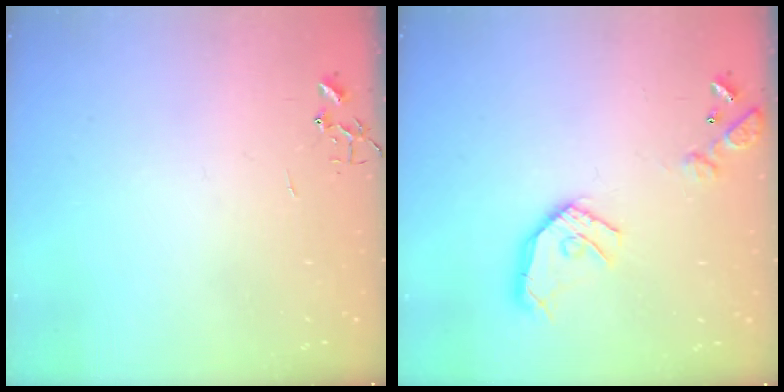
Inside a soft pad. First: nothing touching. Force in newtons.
{"total": 14.7, "press": 14.6, "slide": 1.6}